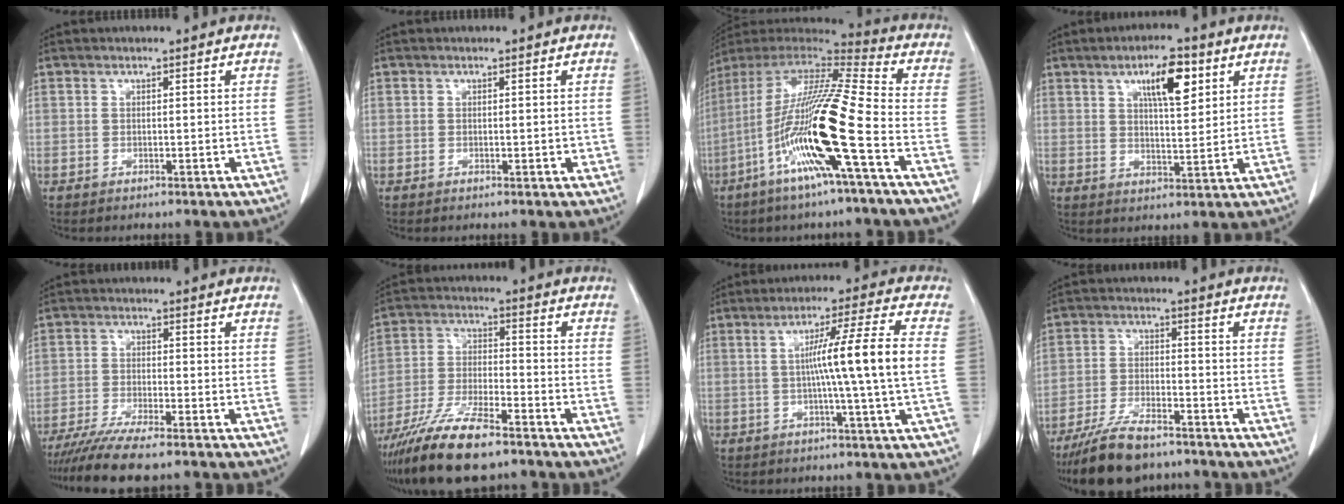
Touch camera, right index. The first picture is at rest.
{"total": 1.1, "force": [-0.2, 0.5, 0.9], "torque": [-0.013, 0.000, -0.001]}
{"total": 19.7, "force": [-6.8, -0.2, 18.5], "torque": [-0.375, -0.023, -0.141]}
{"total": 8.0, "force": [3.8, 2.2, 6.7], "torque": [-0.113, 0.006, 0.064]}
{"total": 9.4, "force": [-8.0, 0.3, 5.0], "torque": [-0.074, -0.022, -0.130]}
{"total": 13.3, "force": [-10.1, 2.4, 8.2], "torque": [-0.159, -0.023, -0.183]}
{"total": 10.9, "force": [0.1, -2.1, 10.7], "torque": [-0.174, 0.004, 0.002]}
{"total": 11.1, "force": [-9.0, 3.0, 5.7], "torque": [-0.106, -0.017, -0.155]}